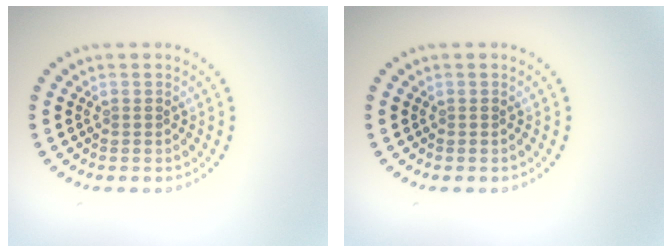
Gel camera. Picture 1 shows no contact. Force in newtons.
{"total": 0.0}